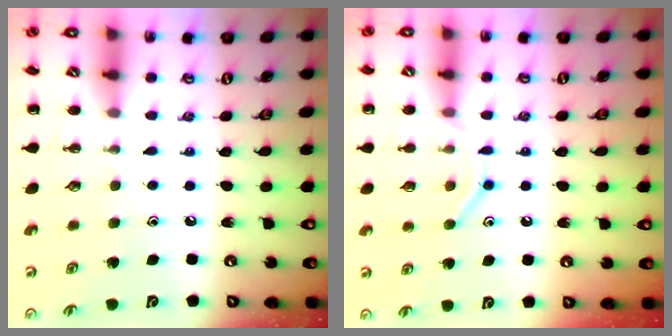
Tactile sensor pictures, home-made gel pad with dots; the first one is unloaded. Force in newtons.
{"total": 8.4, "press": 8.4, "slide": 1.0}